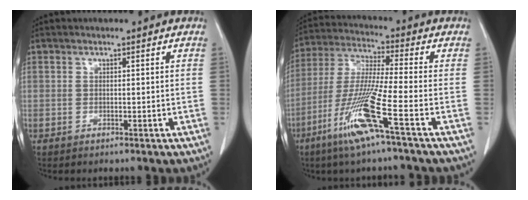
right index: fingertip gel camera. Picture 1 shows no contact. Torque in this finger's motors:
{"motor_torque": [1.35, -0.79, 0.34, 0.19]}